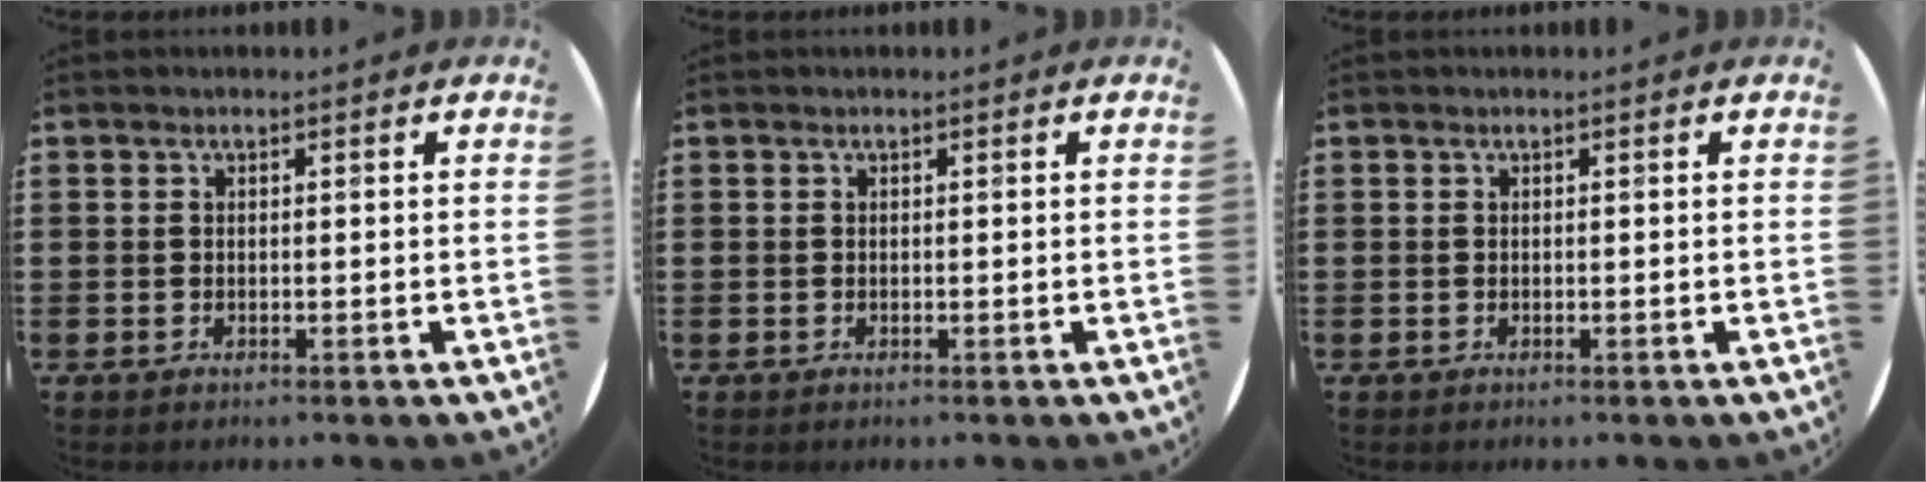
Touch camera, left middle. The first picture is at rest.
{"total": 0.0}
{"total": 0.0}